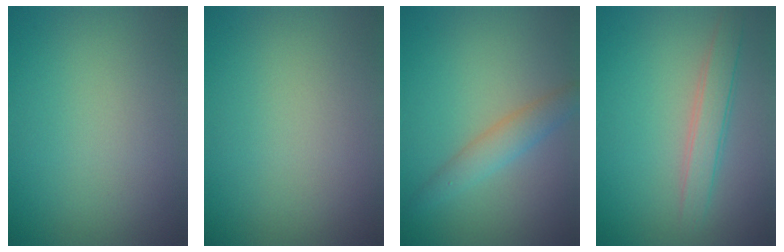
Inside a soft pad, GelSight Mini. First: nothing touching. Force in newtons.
{"total": 0.0}
{"total": 2.5, "press": 2.5, "slide": 0.1}
{"total": 2.5, "press": 2.5, "slide": 0.1}